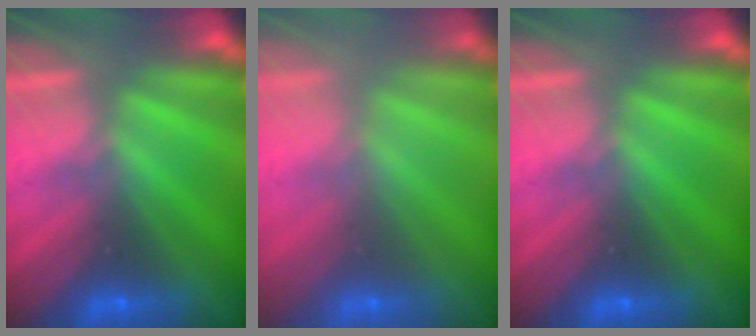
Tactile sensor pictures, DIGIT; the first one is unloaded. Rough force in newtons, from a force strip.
{"total": 2.5}
{"total": 0.0}